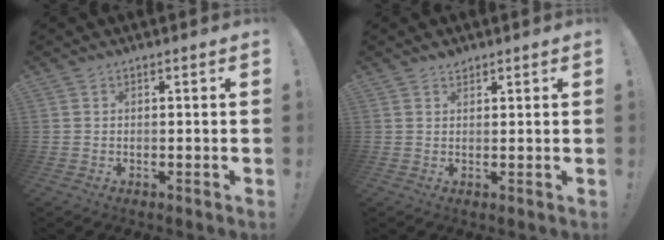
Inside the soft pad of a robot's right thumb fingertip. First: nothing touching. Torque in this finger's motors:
{"motor_torque": [-0.16, 0.18, 0.02, 0.26, 0.00]}